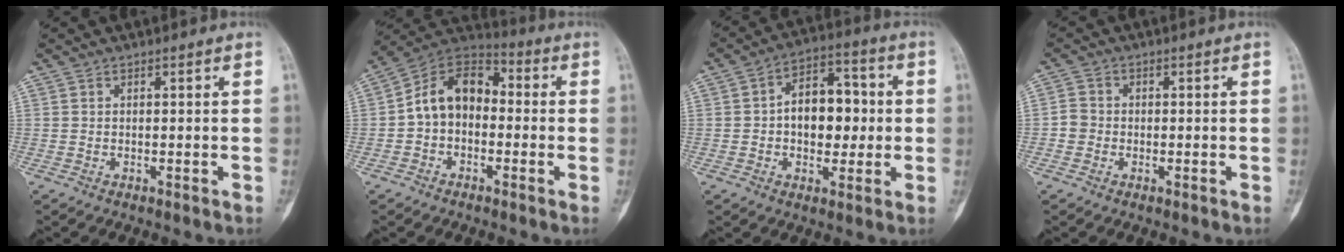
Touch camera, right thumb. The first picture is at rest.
{"total": 11.6, "force": [-0.8, 8.4, 7.9], "torque": [-0.112, 0.043, -0.033]}
{"total": 12.0, "force": [0.1, 7.9, 9.1], "torque": [-0.093, 0.026, -0.004]}
{"total": 2.6, "force": [-0.7, 2.4, 0.8], "torque": [-0.006, 0.008, -0.021]}